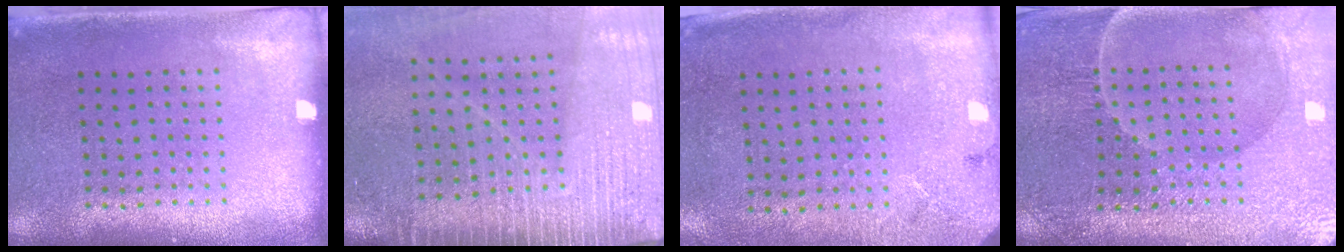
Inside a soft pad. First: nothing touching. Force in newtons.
{"total": 4.0, "press": 3.4, "slide": 2.1}
{"total": 2.7, "press": 2.2, "slide": 1.6}
{"total": 3.5, "press": 3.5, "slide": 0.2}